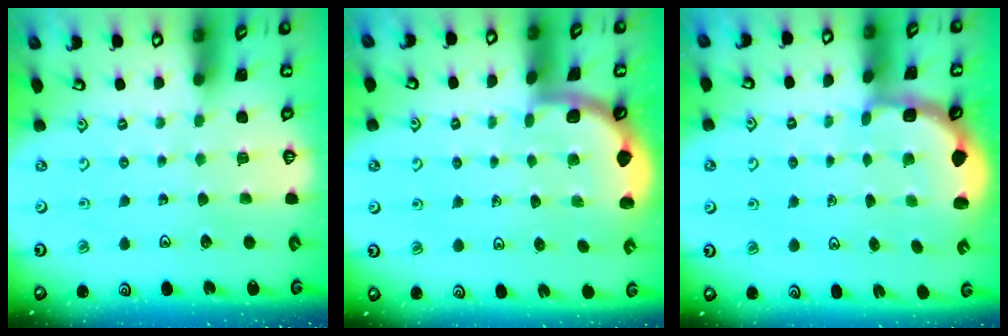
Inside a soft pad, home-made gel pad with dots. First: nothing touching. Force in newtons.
{"total": 1.7, "press": 1.6, "slide": 0.1}
{"total": 2.5, "press": 2.2, "slide": 1.1}